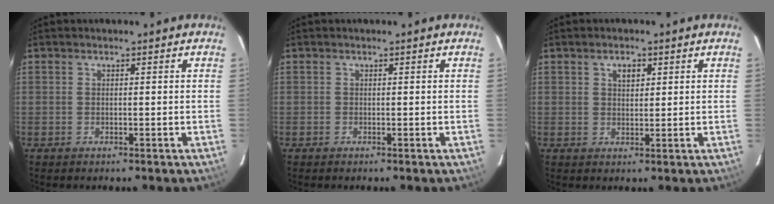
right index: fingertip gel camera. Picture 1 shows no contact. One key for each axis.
{"total": 0.0}
{"total": 2.5, "fx": 1.1, "fy": 1.5, "fz": 1.6, "tx": -0.024, "ty": 0.007, "tz": 0.020}